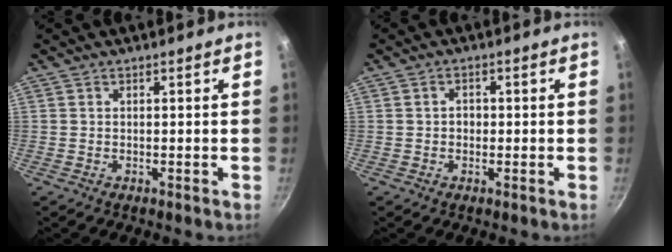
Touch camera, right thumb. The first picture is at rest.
{"total": 1.9, "force": [0.0, 1.6, 1.2], "torque": [-0.012, 0.006, -0.002]}